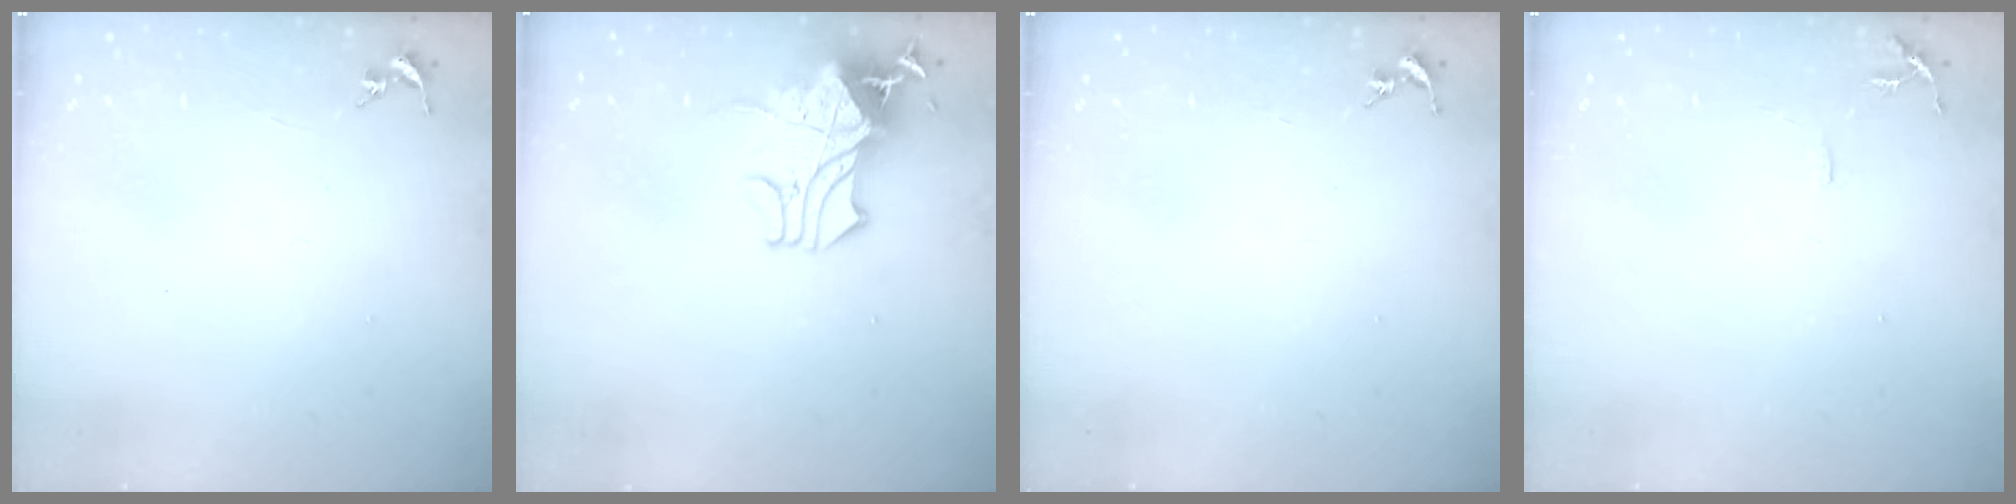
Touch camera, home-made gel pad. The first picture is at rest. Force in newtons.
{"total": 18.0, "press": 18.0, "slide": 0.2}
{"total": 0.0}
{"total": 6.0, "press": 5.9, "slide": 0.7}